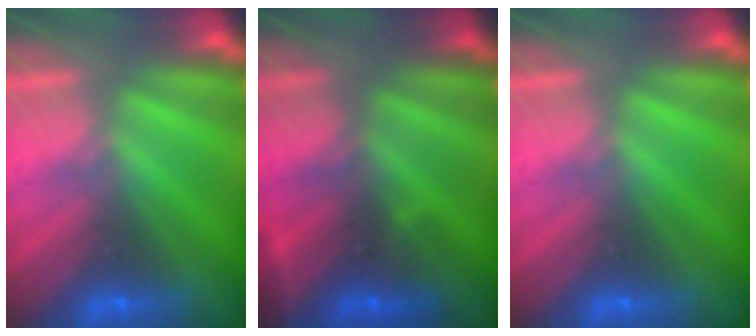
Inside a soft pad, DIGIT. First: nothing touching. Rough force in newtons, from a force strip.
{"total": 2.7}
{"total": 0.0}